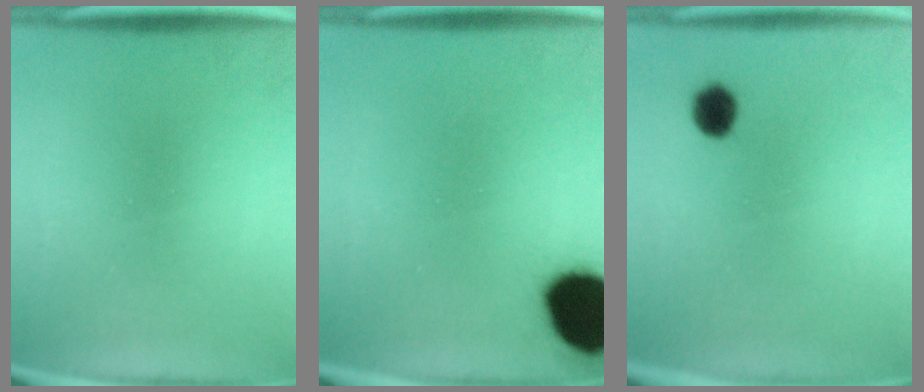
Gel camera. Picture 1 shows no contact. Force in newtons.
{"total": 17.4}
{"total": 4.4}